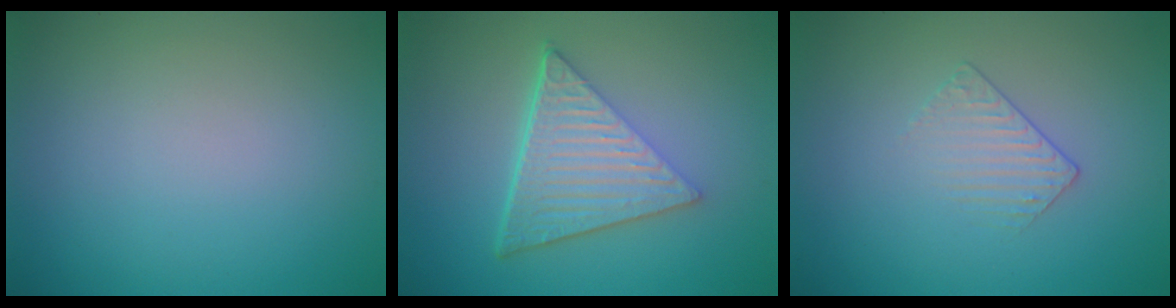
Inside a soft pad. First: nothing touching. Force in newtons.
{"total": 6.9, "press": 4.5, "slide": 5.3}
{"total": 1.3, "press": 0.6, "slide": 1.1}